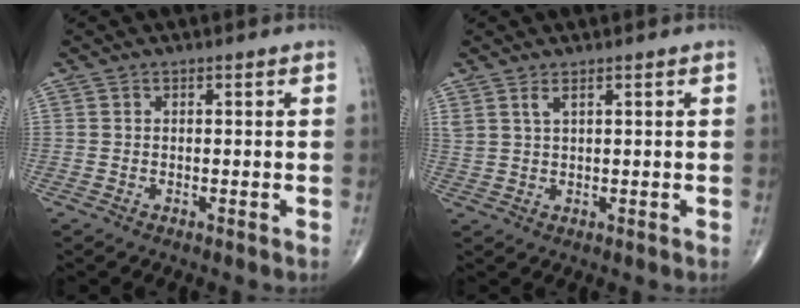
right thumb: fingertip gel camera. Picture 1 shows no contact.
{"total": 2.1, "force": [1.4, 0.5, 1.5], "torque": [-0.036, -0.003, 0.035]}